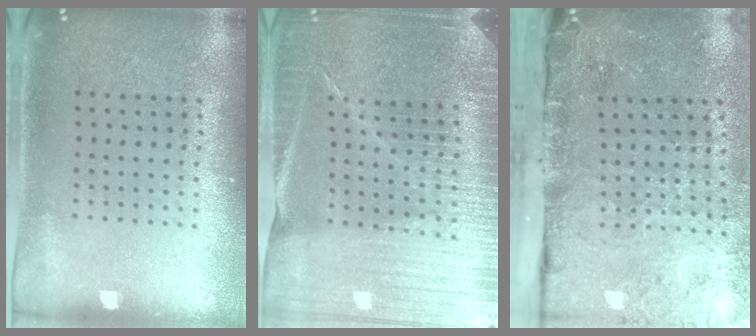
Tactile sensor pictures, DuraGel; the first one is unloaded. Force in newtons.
{"total": 4.6, "press": 4.2, "slide": 1.8}
{"total": 4.8, "press": 3.7, "slide": 3.1}